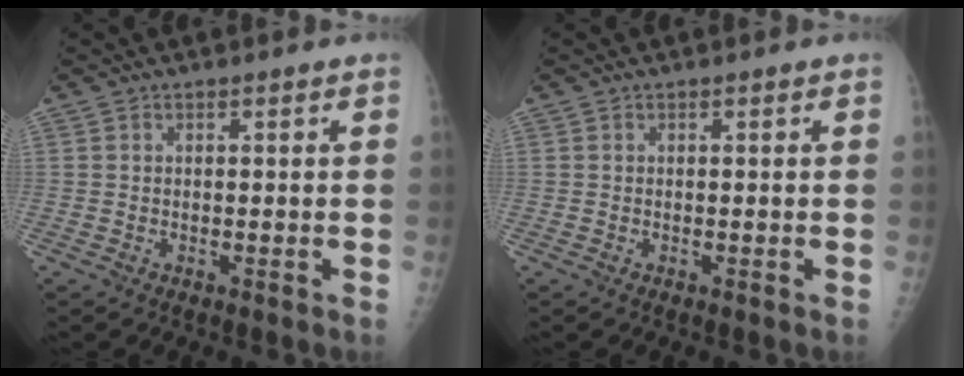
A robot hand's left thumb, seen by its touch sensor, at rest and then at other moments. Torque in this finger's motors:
{"motor_torque": [0.21, -0.06, 0.06, 0.02, 0.00]}